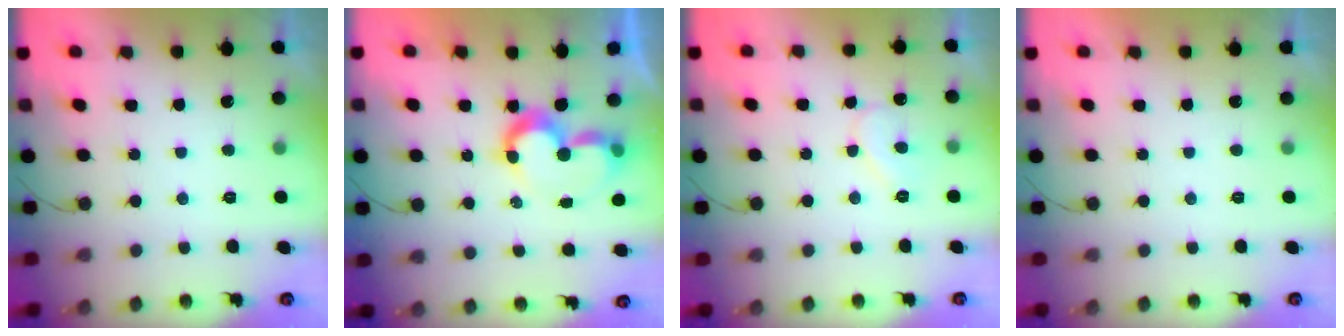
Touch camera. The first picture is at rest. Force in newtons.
{"total": 8.5, "press": 7.7, "slide": 3.6}
{"total": 8.0, "press": 8.0, "slide": 0.4}
{"total": 1.8, "press": 1.8, "slide": 0.0}